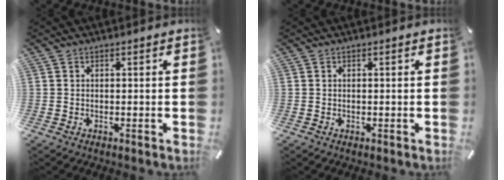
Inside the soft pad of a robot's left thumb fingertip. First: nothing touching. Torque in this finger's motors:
{"motor_torque": [-0.23, 0.09, -0.16, -0.26, -0.02]}